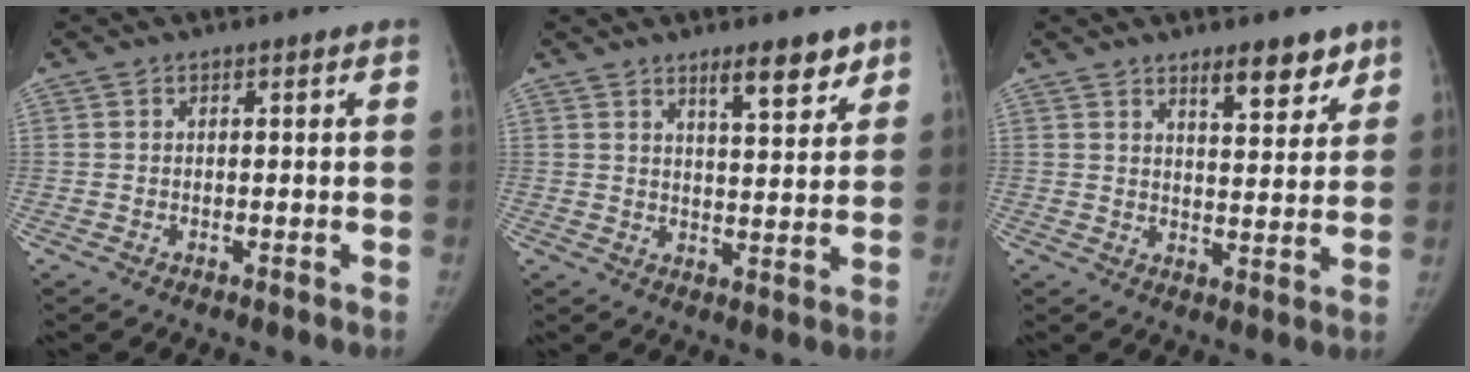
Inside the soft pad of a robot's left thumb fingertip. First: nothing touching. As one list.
[{"total": 7.5, "force": [5.3, 2.2, 4.9], "torque": [-0.050, -0.037, 0.080]}, {"total": 7.8, "force": [5.5, 2.8, 4.7], "torque": [-0.040, -0.037, 0.080]}]